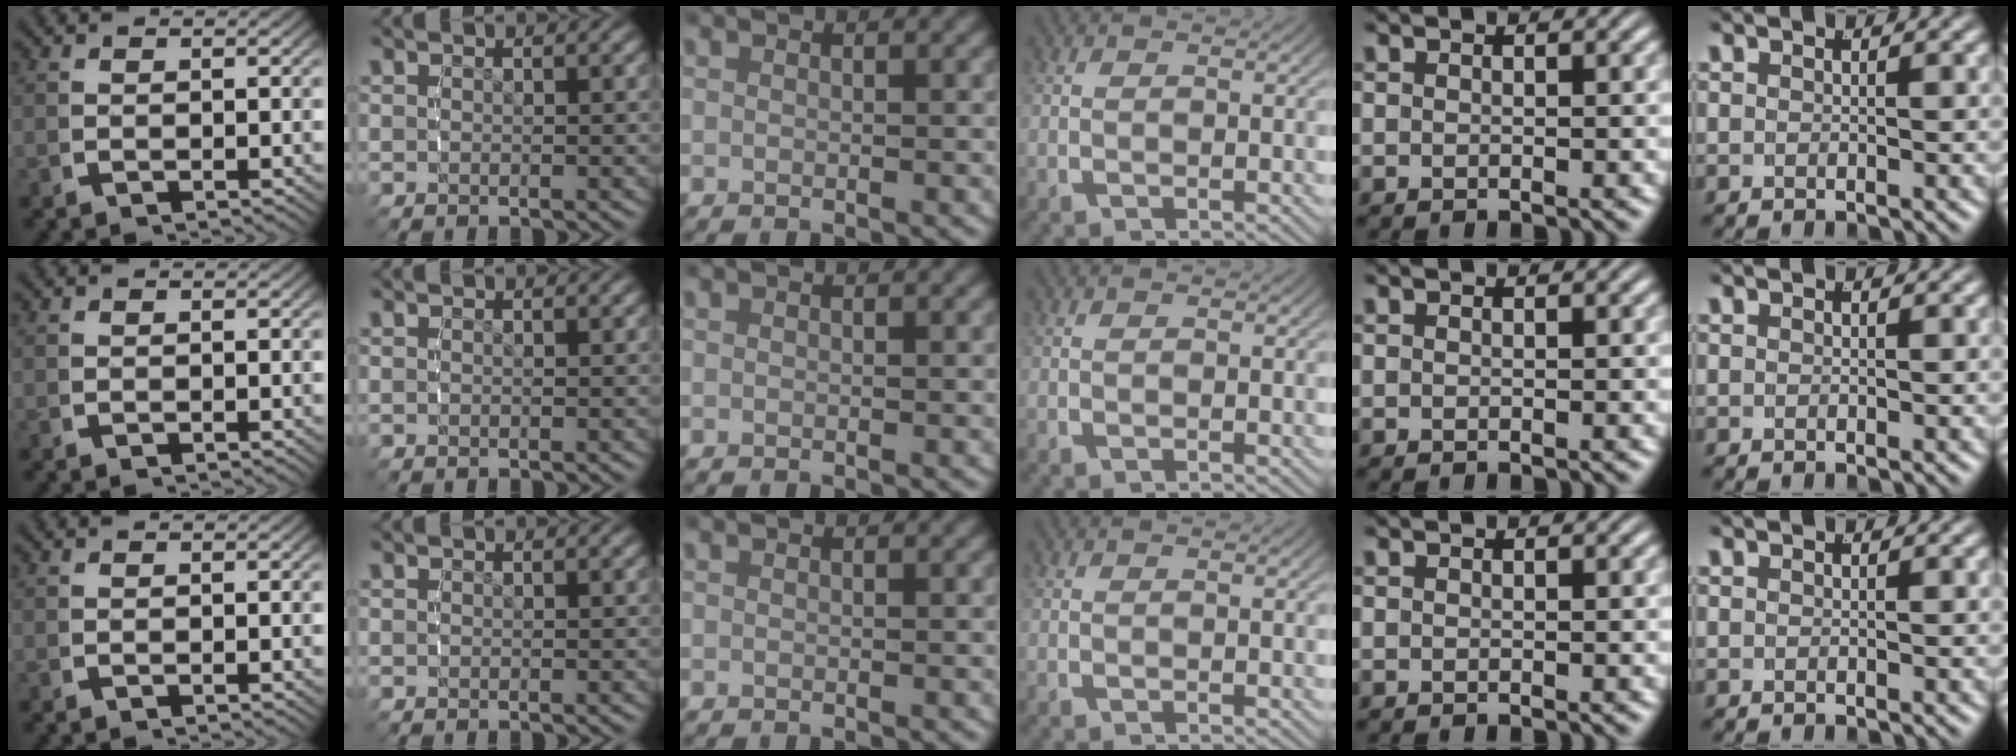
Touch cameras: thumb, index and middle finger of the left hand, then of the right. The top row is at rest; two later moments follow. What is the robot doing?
{"motion": "reach", "object": "calculator"}